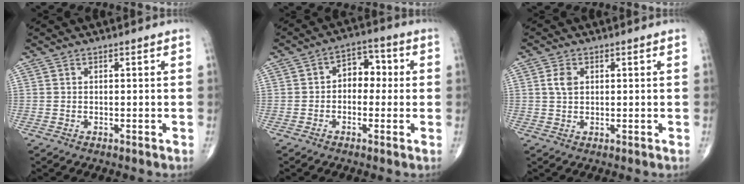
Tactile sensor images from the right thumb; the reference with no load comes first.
{"total": 6.5, "force": [0.0, 4.7, 4.6], "torque": [-0.031, 0.026, -0.012]}
{"total": 3.0, "force": [0.8, 2.0, 2.1], "torque": [-0.038, 0.001, 0.016]}